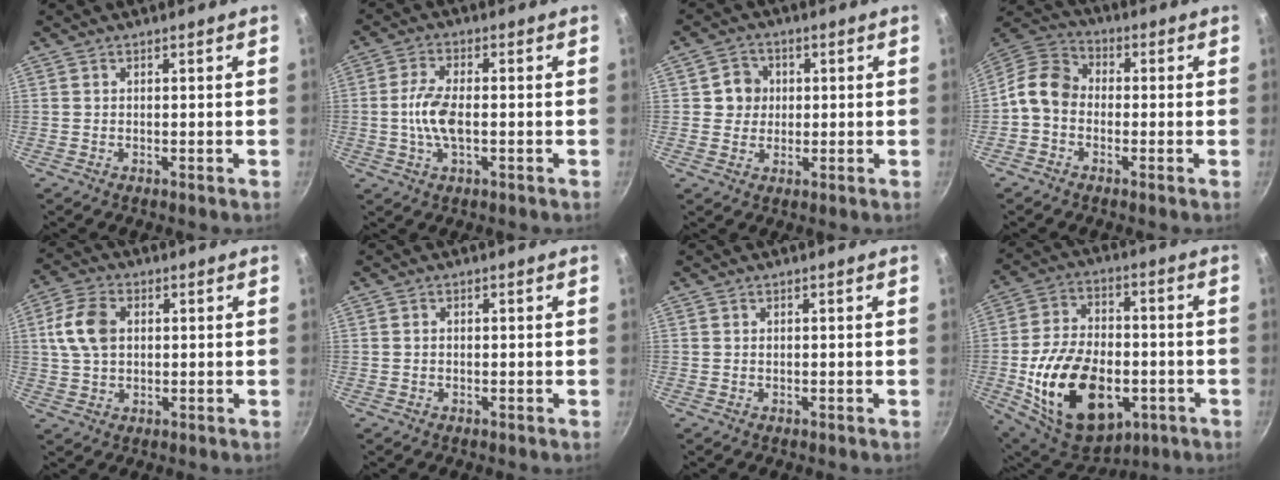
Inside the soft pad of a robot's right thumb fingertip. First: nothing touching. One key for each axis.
{"total": 7.0, "fx": -0.8, "fy": 3.0, "fz": 6.2, "tx": -0.127, "ty": 0.011, "tz": -0.021}
{"total": 5.1, "fx": 0.8, "fy": 4.8, "fz": 1.5, "tx": 0.013, "ty": 0.004, "tz": 0.006}
{"total": 8.7, "fx": -1.7, "fy": 6.9, "fz": 5.0, "tx": -0.078, "ty": 0.037, "tz": -0.056}
{"total": 8.7, "fx": 1.6, "fy": 6.0, "fz": 6.1, "tx": -0.112, "ty": 0.010, "tz": 0.024}
{"total": 0.6, "fx": -0.1, "fy": 0.5, "fz": 0.3, "tx": -0.006, "ty": 0.004, "tz": -0.001}
{"total": 0.0}
{"total": 23.7, "fx": -5.8, "fy": 14.9, "fz": 17.6, "tx": -0.287, "ty": 0.020, "tz": -0.081}